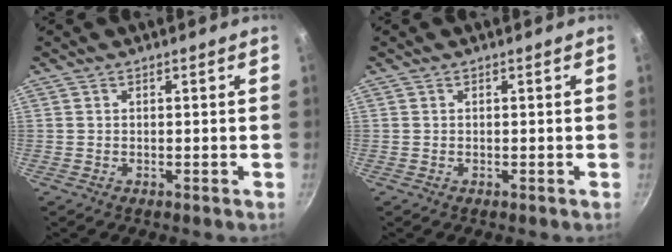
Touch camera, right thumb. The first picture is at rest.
{"total": 0.0}